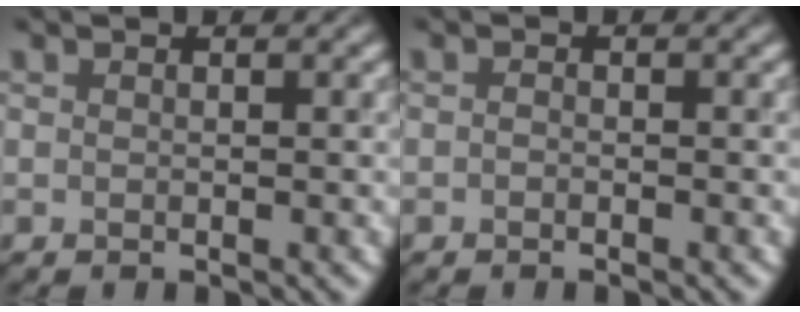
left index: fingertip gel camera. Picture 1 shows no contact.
{"total": 0.7, "force": [-0.6, -0.2, -0.2], "torque": [-0.001, 0.008, -0.001]}